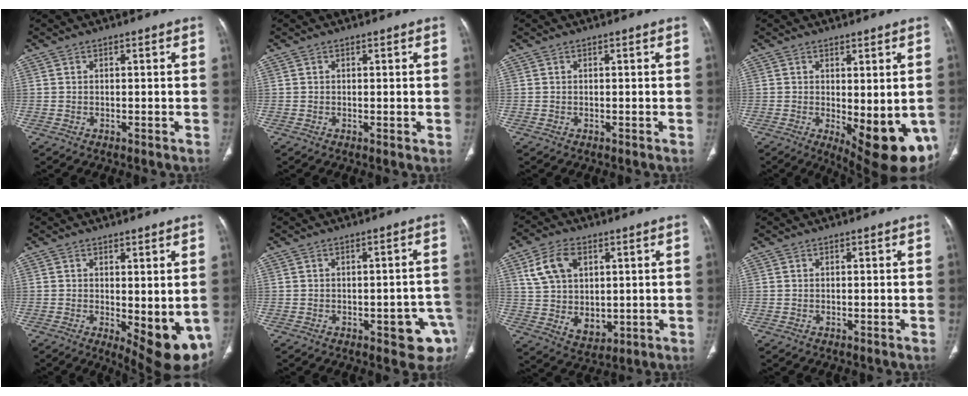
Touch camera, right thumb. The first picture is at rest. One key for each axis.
{"total": 0.6, "fx": 0.1, "fy": 0.1, "fz": 0.5, "tx": -0.013, "ty": -0.004, "tz": 0.001}
{"total": 0.0}
{"total": 13.8, "fx": -3.4, "fy": 5.2, "fz": 12.3, "tx": -0.136, "ty": -0.024, "tz": -0.028}
{"total": 11.0, "fx": -2.4, "fy": 4.1, "fz": 9.9, "tx": -0.112, "ty": -0.023, "tz": -0.018}
{"total": 7.9, "fx": -3.4, "fy": 3.5, "fz": 6.2, "tx": -0.048, "ty": 0.020, "tz": -0.035}
{"total": 11.7, "fx": 3.5, "fy": 8.2, "fz": 7.6, "tx": -0.117, "ty": -0.012, "tz": 0.078}
{"total": 0.0}